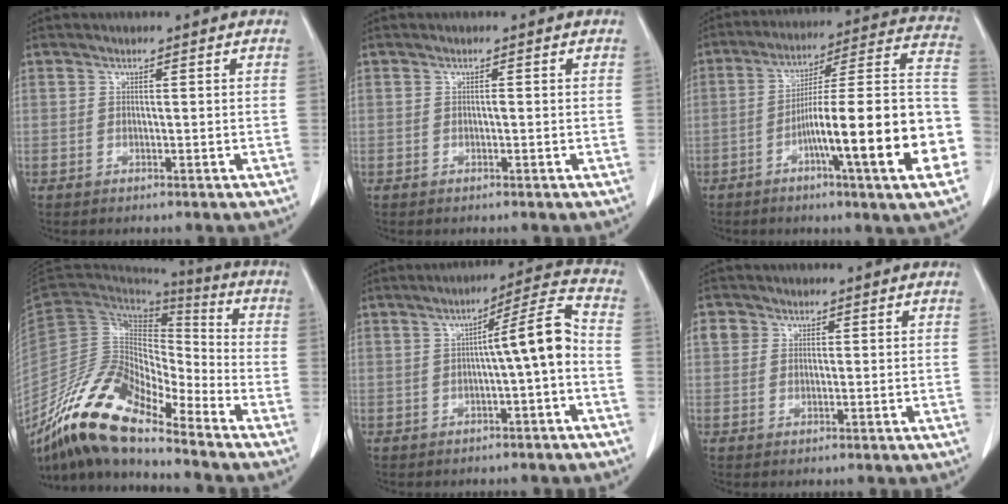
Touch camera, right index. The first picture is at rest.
{"total": 0.0}
{"total": 22.1, "force": [-6.9, 0.6, 21.0], "torque": [-0.241, 0.012, -0.105]}
{"total": 15.6, "force": [-12.7, 4.0, 8.1], "torque": [-0.153, 0.015, -0.239]}
{"total": 7.4, "force": [-1.1, -0.2, 7.4], "torque": [-0.106, 0.022, -0.017]}
{"total": 2.2, "force": [0.8, 1.9, 0.7], "torque": [-0.011, 0.009, 0.012]}